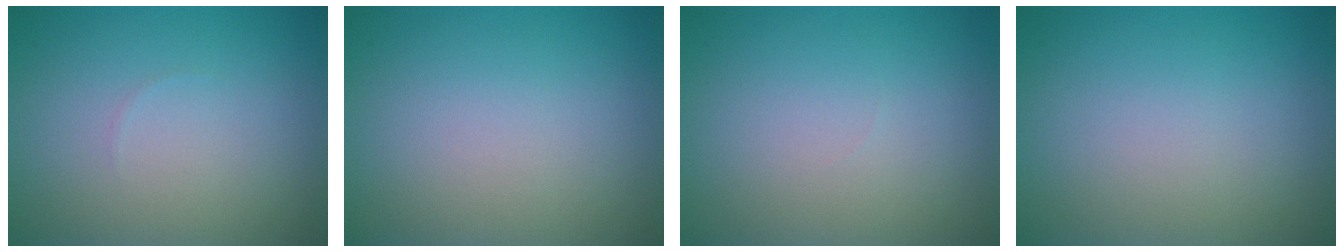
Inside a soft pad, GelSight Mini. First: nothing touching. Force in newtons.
{"total": 0.0}
{"total": 0.0}
{"total": 0.0}